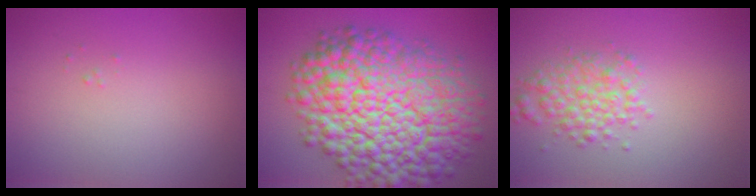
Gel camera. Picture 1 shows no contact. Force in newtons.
{"total": 15.8, "press": 15.8, "slide": 0.5}
{"total": 3.0, "press": 3.0, "slide": 0.1}